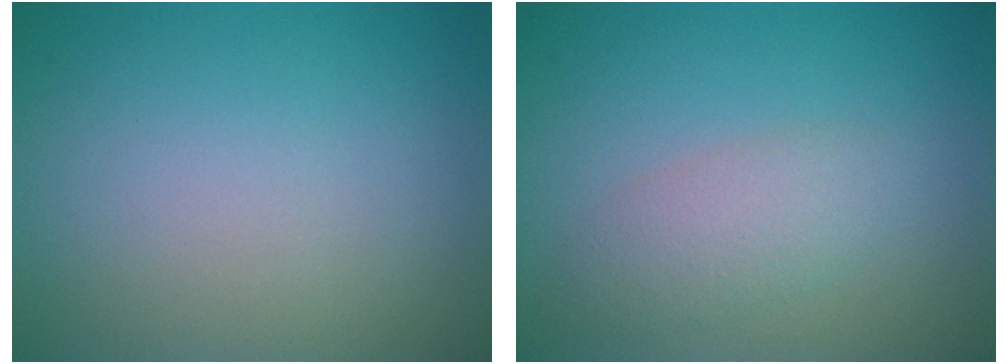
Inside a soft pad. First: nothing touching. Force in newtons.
{"total": 2.8, "press": 2.8, "slide": 0.0}